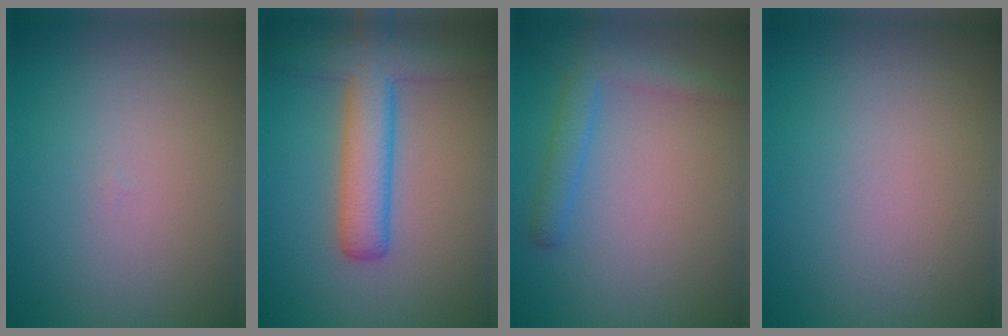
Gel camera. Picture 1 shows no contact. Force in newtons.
{"total": 5.8, "press": 5.8, "slide": 0.2}
{"total": 2.6, "press": 2.6, "slide": 0.1}
{"total": 0.0}